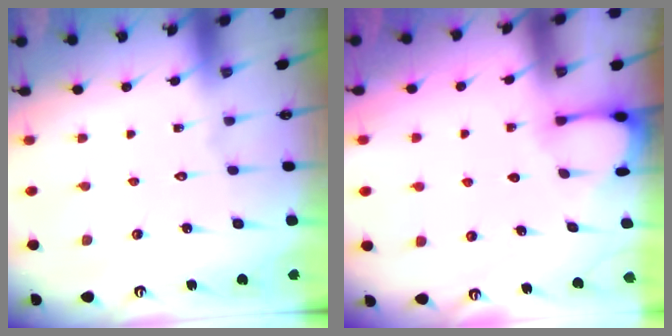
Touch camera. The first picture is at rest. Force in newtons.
{"total": 2.3, "press": 2.3, "slide": 0.3}